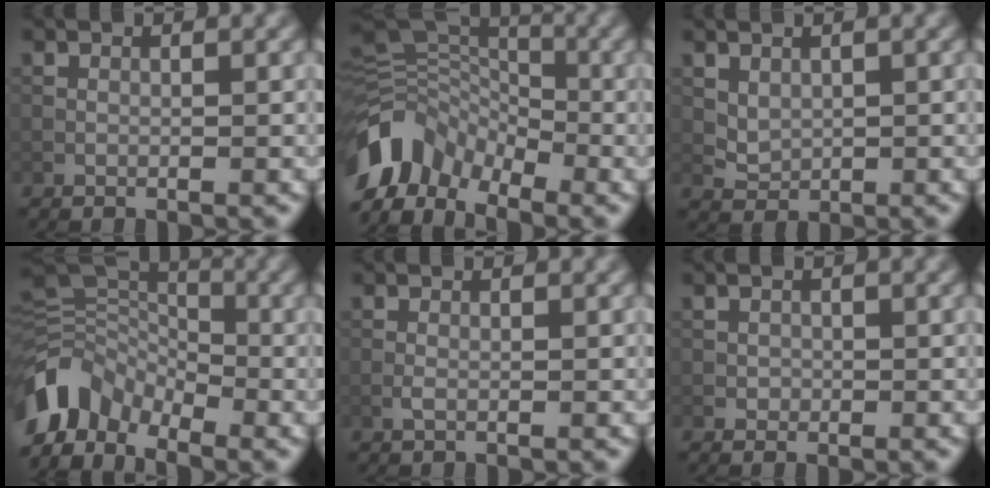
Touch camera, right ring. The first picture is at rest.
{"total": 9.2, "force": [-4.9, 5.9, 5.0], "torque": [-0.102, -0.007, -0.105]}
{"total": 1.7, "force": [0.6, 1.3, 0.9], "torque": [-0.018, -0.005, 0.018]}
{"total": 7.4, "force": [-4.6, 4.6, 3.6], "torque": [-0.069, -0.005, -0.100]}
{"total": 0.7, "force": [-0.3, 0.2, 0.6], "torque": [-0.015, -0.001, -0.006]}
{"total": 0.7, "force": [-0.1, 0.7, 0.1], "torque": [0.005, -0.003, -0.004]}